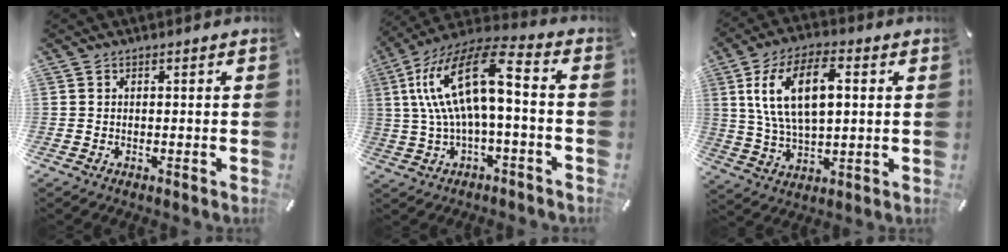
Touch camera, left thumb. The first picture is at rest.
{"total": 18.1, "force": [2.5, 6.8, 16.6], "torque": [-0.336, -0.001, 0.040]}
{"total": 14.2, "force": [4.3, 7.4, 11.3], "torque": [-0.234, 0.007, 0.070]}